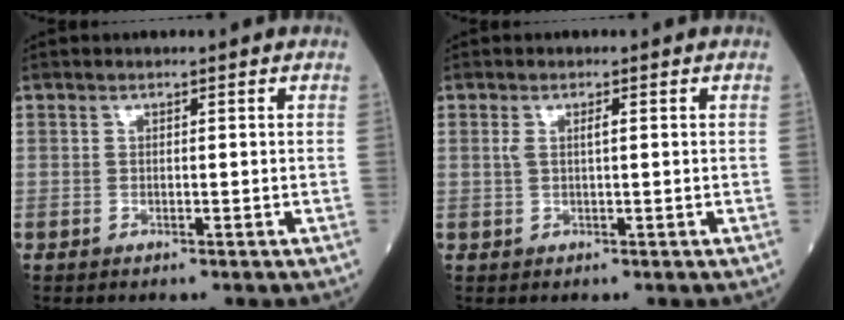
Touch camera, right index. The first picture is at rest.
{"total": 1.6, "force": [0.4, 0.3, 1.6], "torque": [-0.036, 0.006, 0.009]}